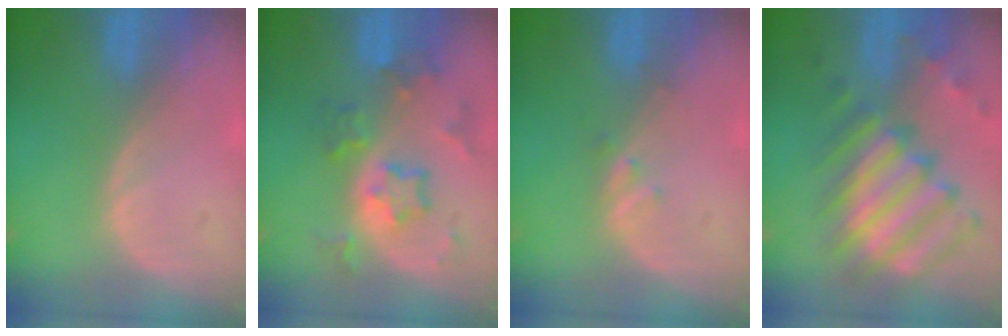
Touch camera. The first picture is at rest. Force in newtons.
{"total": 7.8, "press": 6.8, "slide": 3.9}
{"total": 1.1, "press": 1.1, "slide": 0.1}
{"total": 12.0, "press": 10.4, "slide": 6.0}